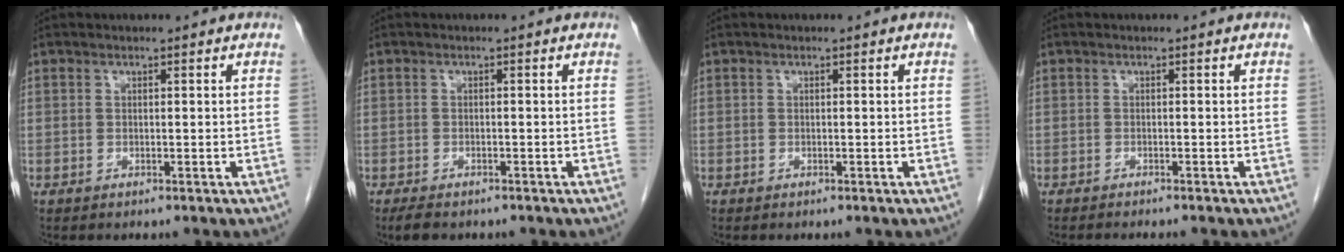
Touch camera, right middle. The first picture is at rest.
{"total": 3.3, "force": [-2.6, 1.2, 1.7], "torque": [-0.032, -0.007, -0.036]}
{"total": 0.0}
{"total": 3.6, "force": [-3.2, 0.0, 1.7], "torque": [-0.017, -0.004, -0.042]}